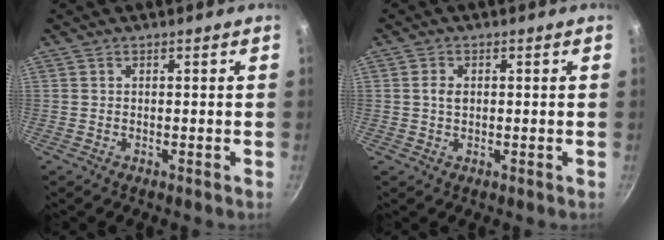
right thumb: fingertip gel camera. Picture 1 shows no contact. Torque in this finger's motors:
{"motor_torque": [-0.01, 0.00, 0.25, 0.42, 0.09]}